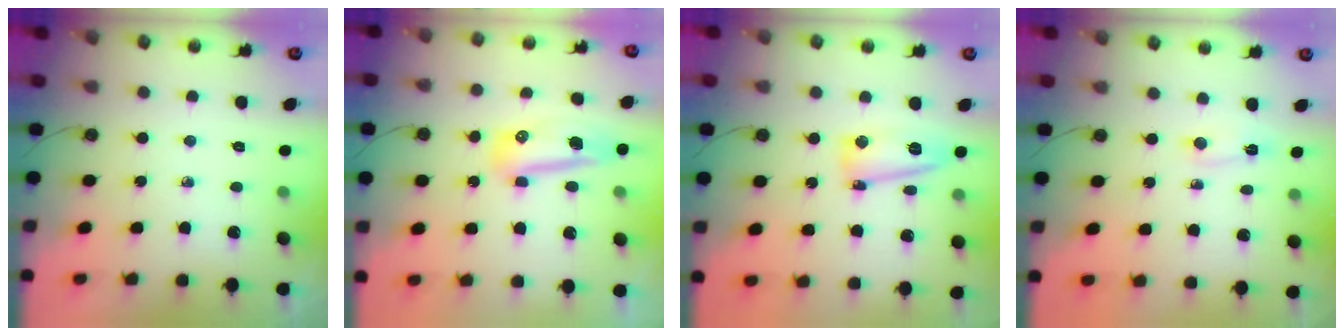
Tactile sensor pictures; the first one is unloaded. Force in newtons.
{"total": 17.5, "press": 12.4, "slide": 12.4}
{"total": 10.5, "press": 10.2, "slide": 2.1}
{"total": 2.6, "press": 2.6, "slide": 0.6}